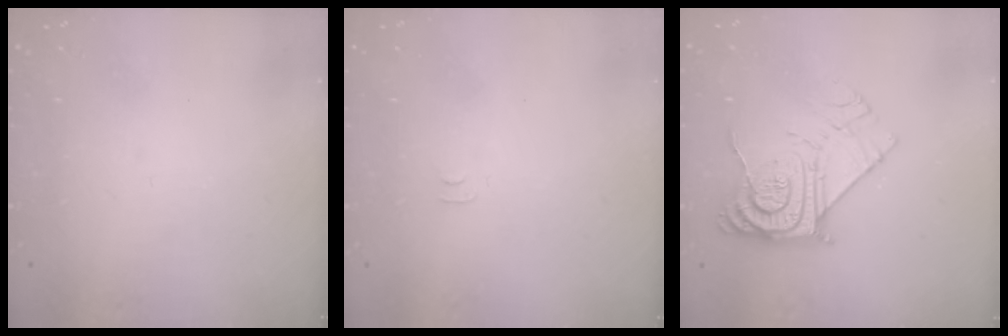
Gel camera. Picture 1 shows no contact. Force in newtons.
{"total": 3.7, "press": 3.7, "slide": 0.4}
{"total": 15.1, "press": 15.0, "slide": 1.6}